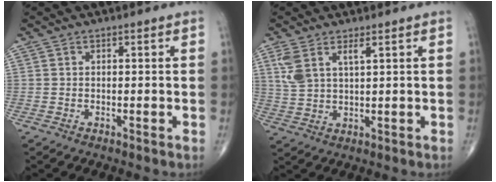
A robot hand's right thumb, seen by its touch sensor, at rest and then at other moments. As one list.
[{"total": 5.8, "force": [2.9, 2.2, 4.6], "torque": [-0.102, -0.007, 0.068]}]